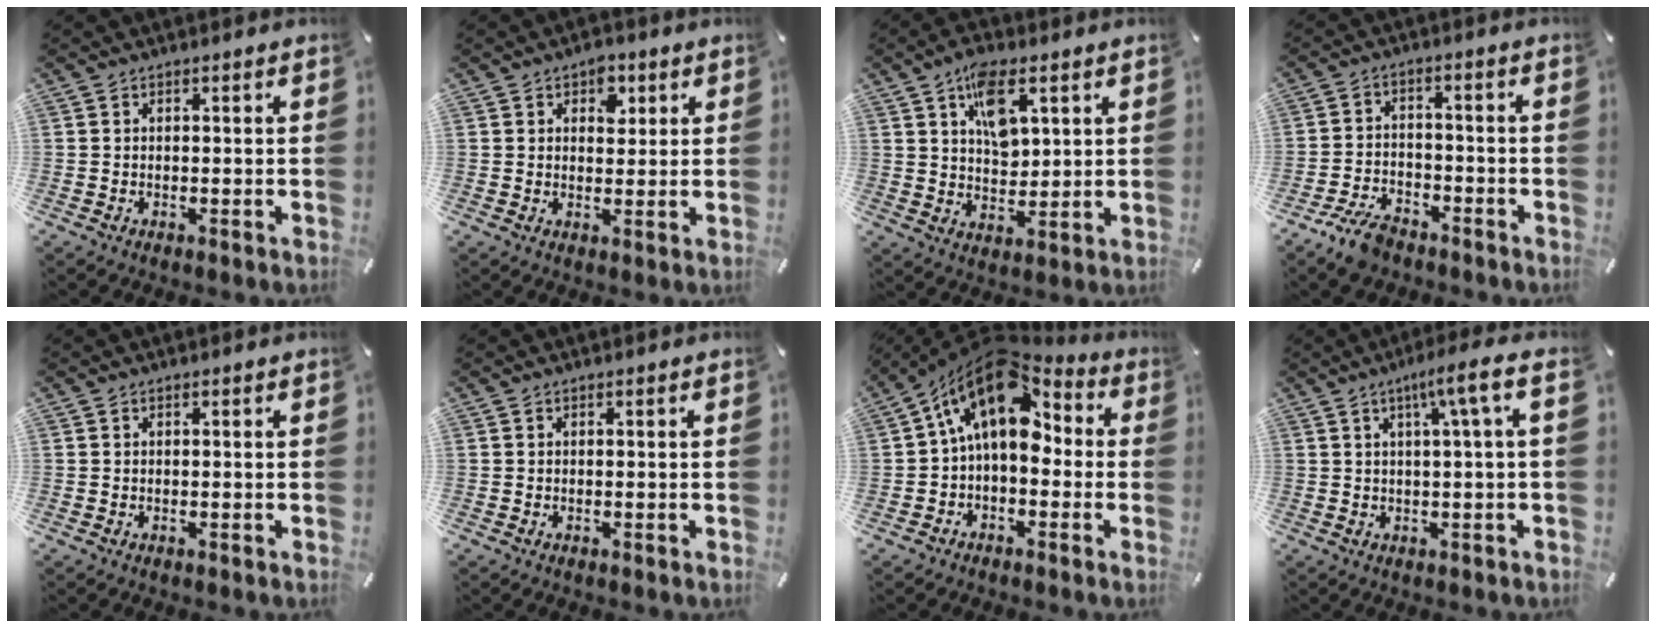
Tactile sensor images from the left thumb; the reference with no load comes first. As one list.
[{"total": 4.1, "force": [1.9, 2.9, 2.1], "torque": [-0.008, -0.008, 0.024]}, {"total": 9.8, "force": [4.4, 5.9, 6.5], "torque": [-0.091, -0.013, 0.076]}, {"total": 7.0, "force": [-5.3, 3.4, 3.1], "torque": [-0.067, 0.026, -0.102]}, {"total": 0.0}, {"total": 0.0}, {"total": 15.0, "force": [4.5, 9.6, 10.6], "torque": [-0.186, -0.028, 0.073]}, {"total": 7.4, "force": [2.4, 0.4, 7.0], "torque": [-0.112, -0.012, 0.033]}]